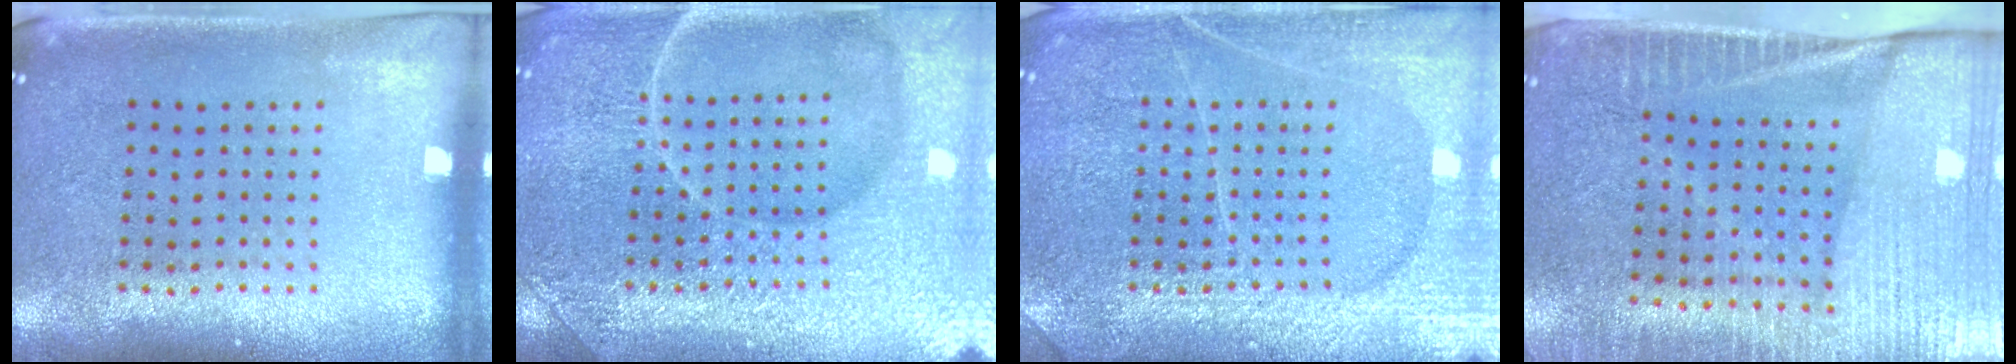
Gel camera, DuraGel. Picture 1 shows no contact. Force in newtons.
{"total": 7.5, "press": 7.4, "slide": 1.0}
{"total": 3.7, "press": 3.7, "slide": 0.4}
{"total": 4.2, "press": 3.6, "slide": 2.1}